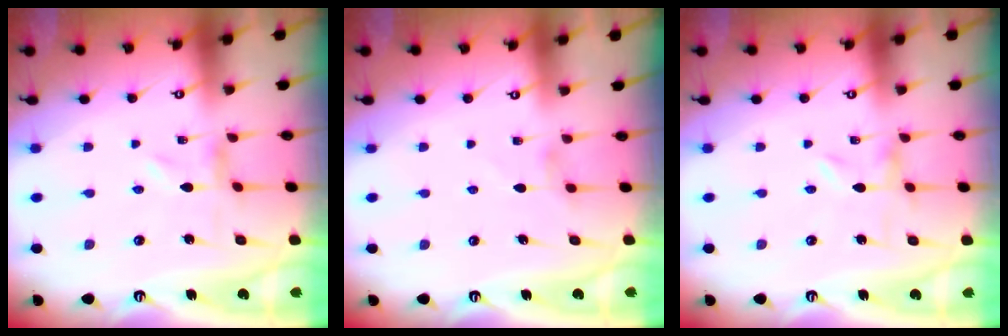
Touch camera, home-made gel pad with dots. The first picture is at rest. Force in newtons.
{"total": 0.9, "press": 0.9, "slide": 0.3}
{"total": 0.0}